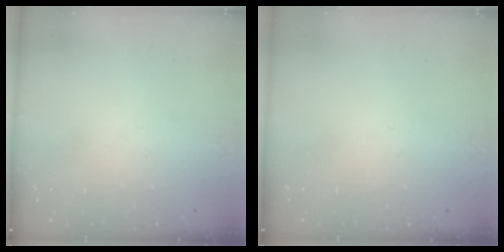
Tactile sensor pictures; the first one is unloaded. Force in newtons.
{"total": 0.0}